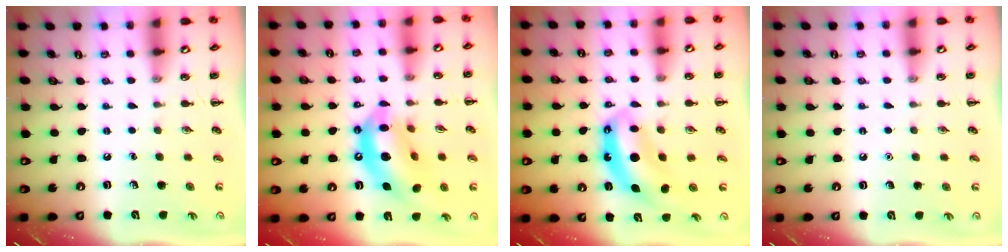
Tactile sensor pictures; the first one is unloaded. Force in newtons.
{"total": 15.5, "press": 14.9, "slide": 4.3}
{"total": 7.8, "press": 7.6, "slide": 2.0}
{"total": 1.6, "press": 1.6, "slide": 0.1}